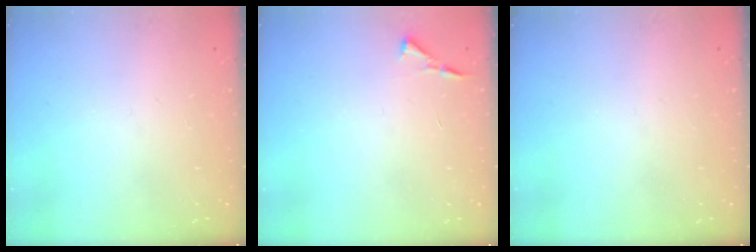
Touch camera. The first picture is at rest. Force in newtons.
{"total": 3.5, "press": 3.4, "slide": 0.5}
{"total": 0.0}